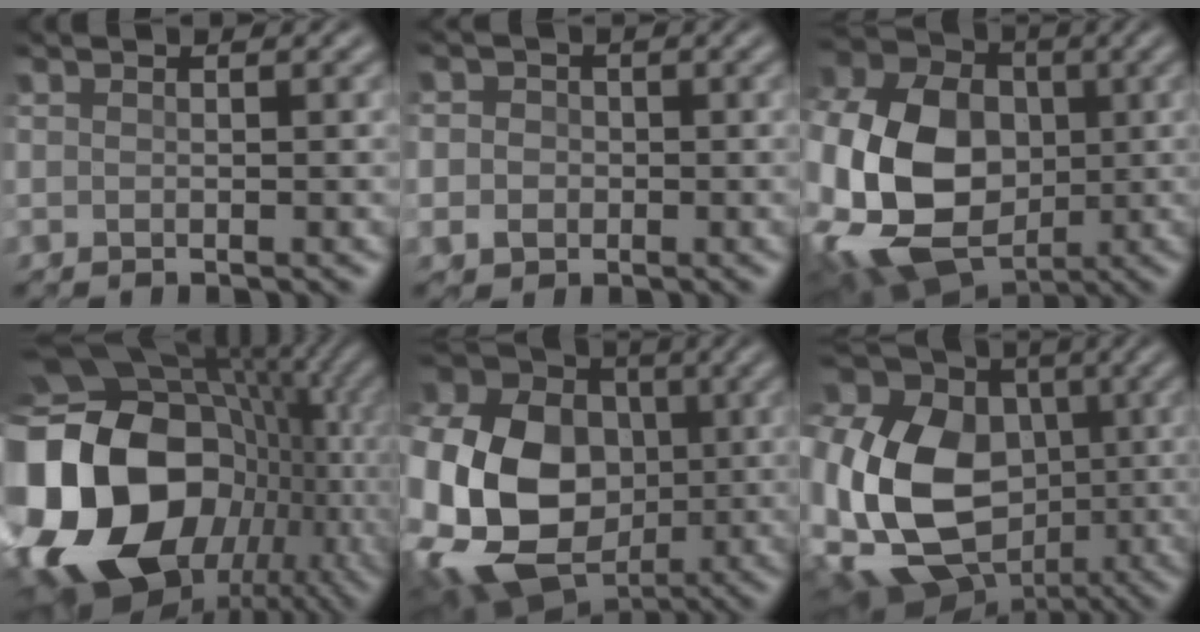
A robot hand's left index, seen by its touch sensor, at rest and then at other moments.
{"total": 4.8, "force": [0.0, 4.5, 1.7], "torque": [-0.027, 0.027, -0.026]}
{"total": 16.4, "force": [-2.3, 12.3, 10.6], "torque": [-0.263, -0.018, -0.038]}
{"total": 21.5, "force": [-3.5, 16.6, 13.2], "torque": [-0.309, -0.031, -0.039]}
{"total": 20.9, "force": [-3.4, 17.8, 10.4], "torque": [-0.260, -0.015, -0.087]}
{"total": 18.5, "force": [-2.1, 14.4, 11.3], "torque": [-0.267, -0.011, -0.047]}